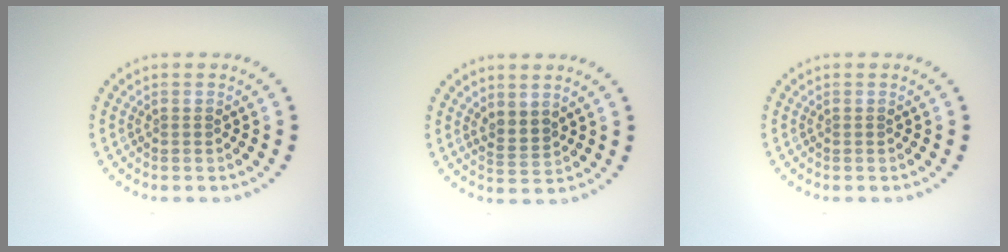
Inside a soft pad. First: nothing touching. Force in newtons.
{"total": 2.0, "press": 1.5, "slide": 1.3}
{"total": 0.0}